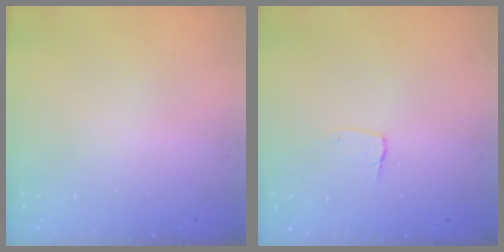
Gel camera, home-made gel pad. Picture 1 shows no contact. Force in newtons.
{"total": 3.2, "press": 3.2, "slide": 0.3}